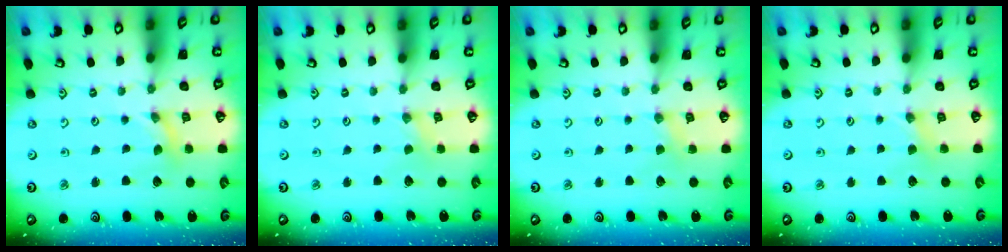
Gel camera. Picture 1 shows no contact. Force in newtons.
{"total": 0.0}
{"total": 2.4, "press": 2.3, "slide": 0.5}
{"total": 2.2, "press": 2.2, "slide": 0.4}